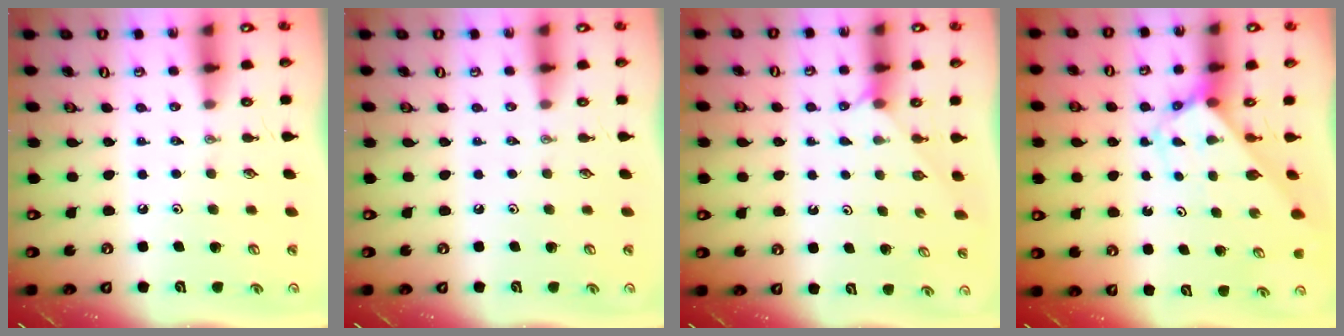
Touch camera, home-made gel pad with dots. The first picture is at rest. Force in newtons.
{"total": 0.0}
{"total": 2.0, "press": 1.9, "slide": 0.4}
{"total": 2.9, "press": 2.9, "slide": 0.2}